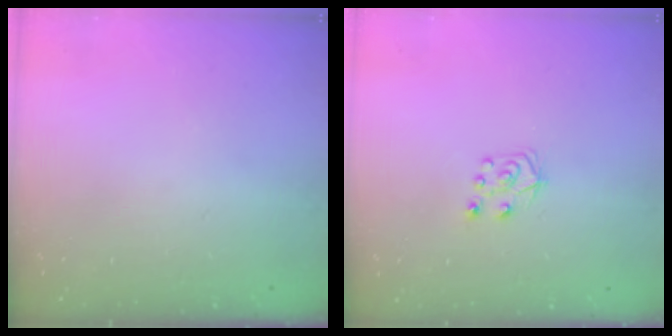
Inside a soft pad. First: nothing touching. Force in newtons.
{"total": 5.7, "press": 5.7, "slide": 0.5}